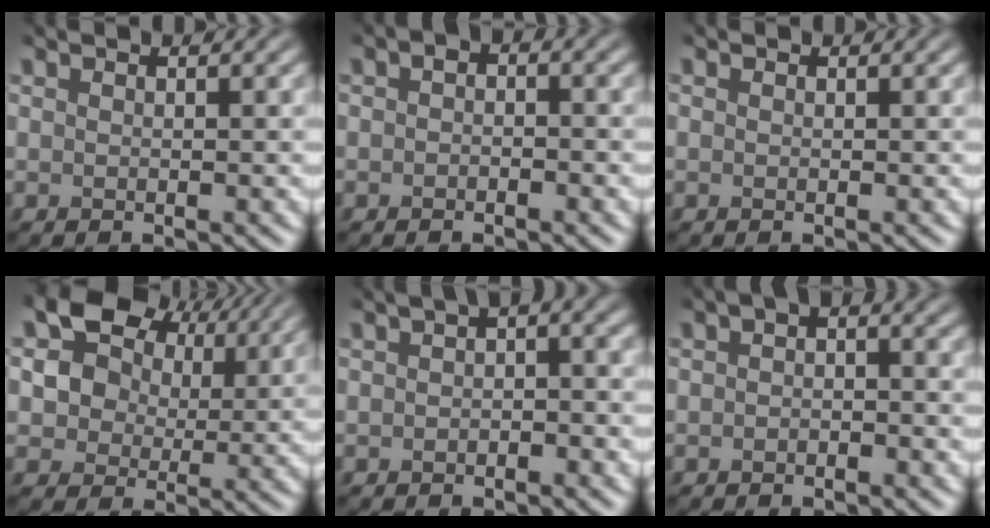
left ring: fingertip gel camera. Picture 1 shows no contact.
{"total": 1.3, "force": [-0.6, 0.8, 0.8], "torque": [-0.016, 0.004, -0.007]}
{"total": 0.0}
{"total": 12.1, "force": [5.4, 8.3, 6.9], "torque": [-0.120, 0.025, 0.083]}
{"total": 4.2, "force": [0.5, 2.3, 3.5], "torque": [-0.037, 0.016, 0.007]}
{"total": 2.0, "force": [-0.4, 1.3, 1.5], "torque": [-0.023, 0.007, -0.007]}